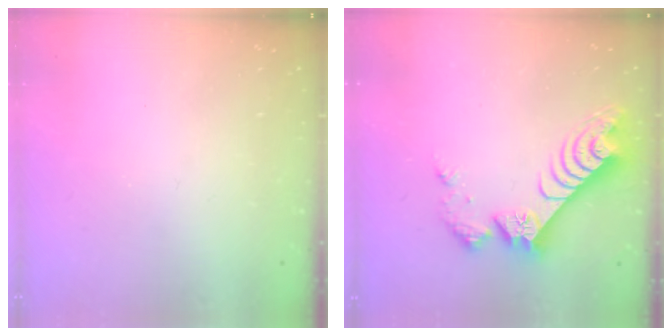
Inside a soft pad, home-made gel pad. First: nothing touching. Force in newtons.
{"total": 12.5, "press": 12.5, "slide": 1.1}